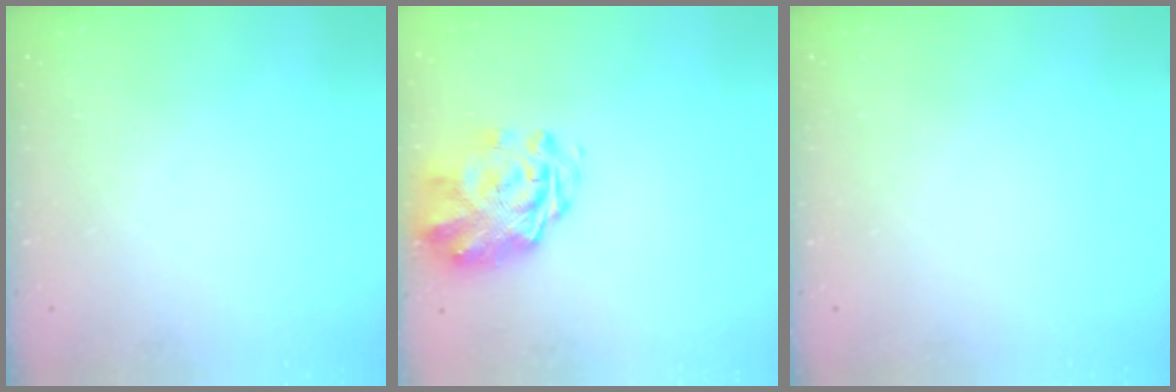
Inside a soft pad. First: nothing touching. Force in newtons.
{"total": 2.9, "press": 2.5, "slide": 1.5}
{"total": 0.0}